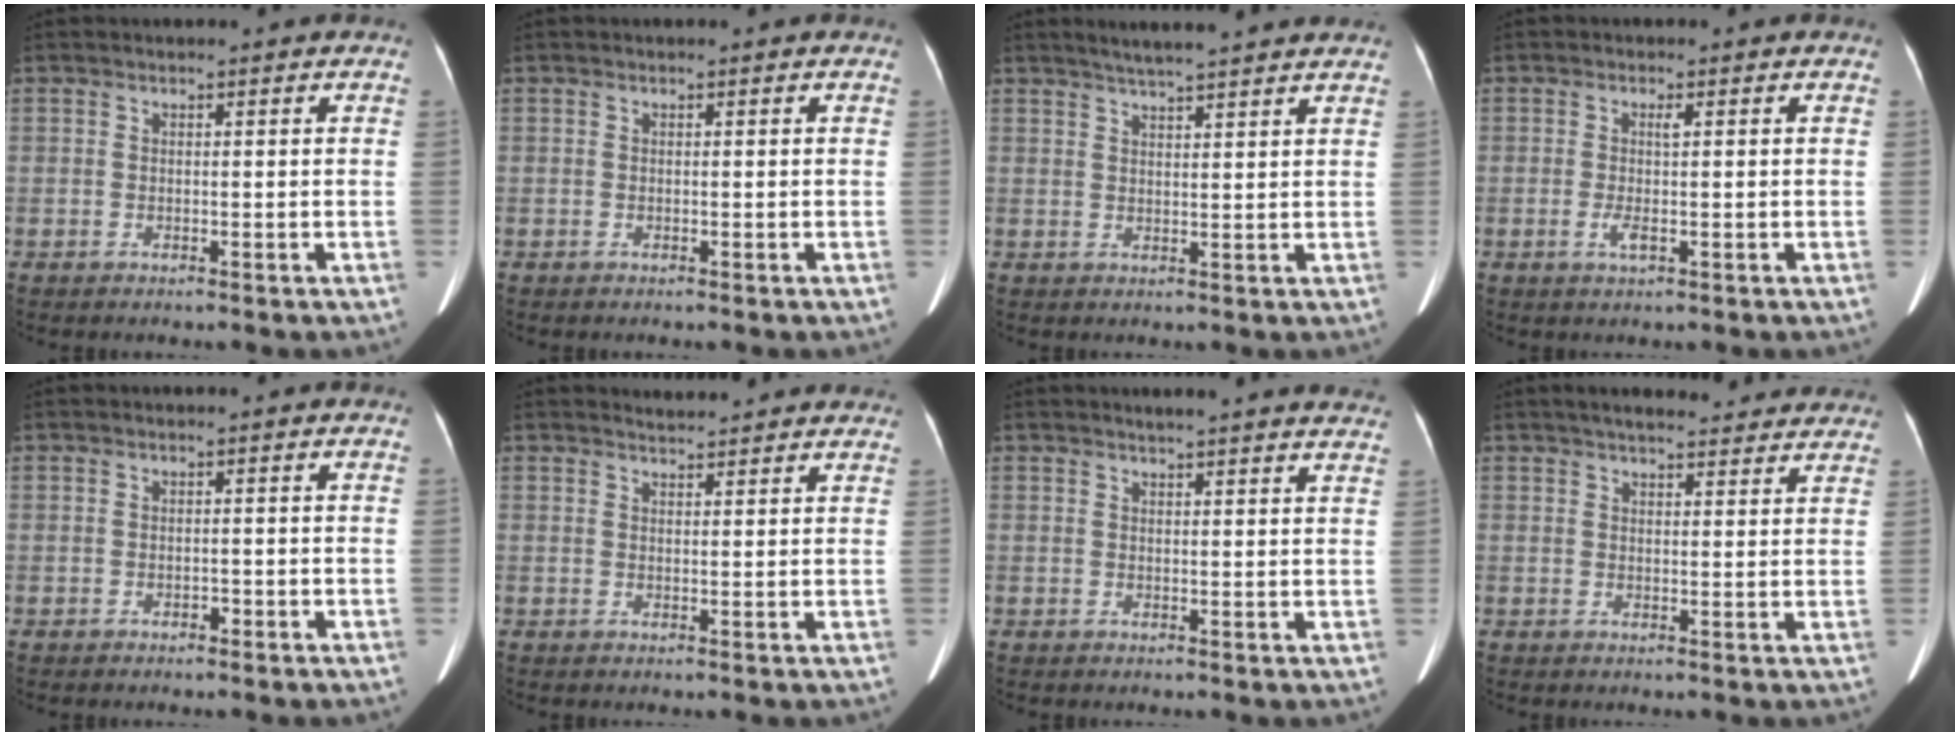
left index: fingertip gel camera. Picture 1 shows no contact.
{"total": 0.0}
{"total": 8.4, "force": [7.4, 0.2, 4.0], "torque": [-0.061, 0.024, 0.096]}
{"total": 2.5, "force": [-0.3, 0.5, 2.4], "torque": [-0.051, -0.002, -0.003]}
{"total": 0.6, "force": [-0.4, 0.3, 0.3], "torque": [-0.006, 0.001, -0.006]}
{"total": 4.9, "force": [4.8, 0.6, 0.8], "torque": [-0.014, 0.016, 0.049]}
{"total": 13.5, "force": [12.6, 0.9, 4.9], "torque": [-0.054, -0.005, 0.136]}
{"total": 13.4, "force": [12.0, 2.8, 5.3], "torque": [-0.055, 0.028, 0.142]}